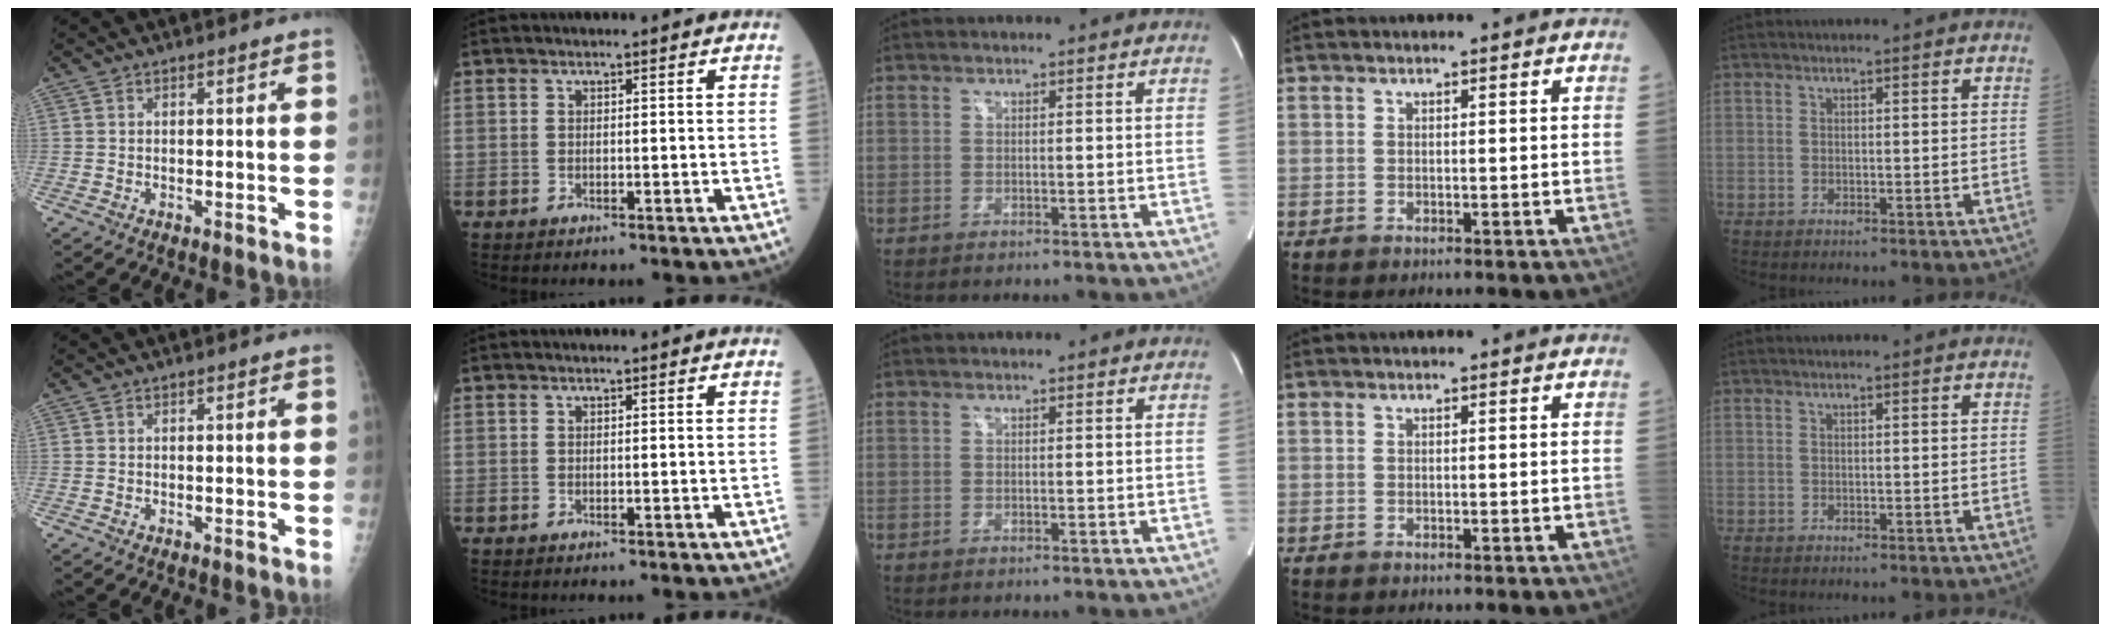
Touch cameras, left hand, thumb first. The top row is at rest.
{}